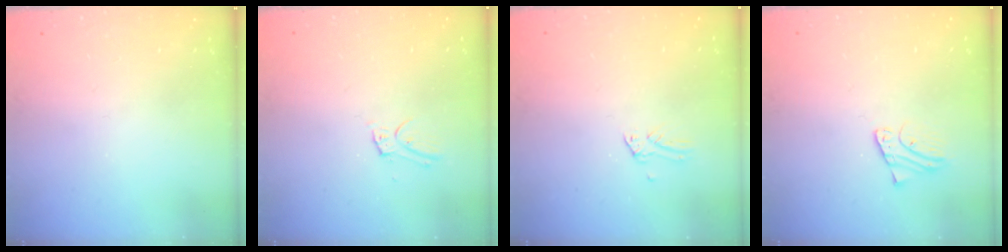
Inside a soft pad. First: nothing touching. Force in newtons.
{"total": 5.1, "press": 5.1, "slide": 0.4}
{"total": 0.0}
{"total": 2.6, "press": 2.6, "slide": 0.2}